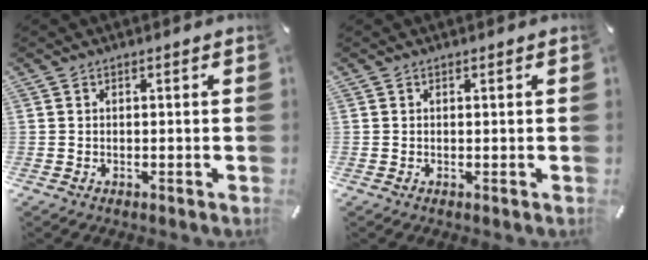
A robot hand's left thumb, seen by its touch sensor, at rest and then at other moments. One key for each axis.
{"total": 0.0}